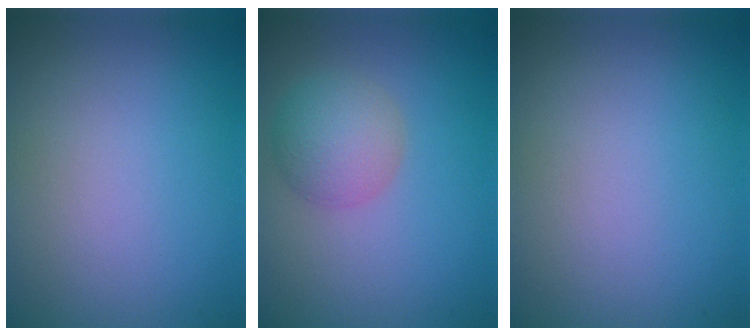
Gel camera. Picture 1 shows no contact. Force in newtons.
{"total": 3.4, "press": 3.4, "slide": 0.2}
{"total": 0.0}